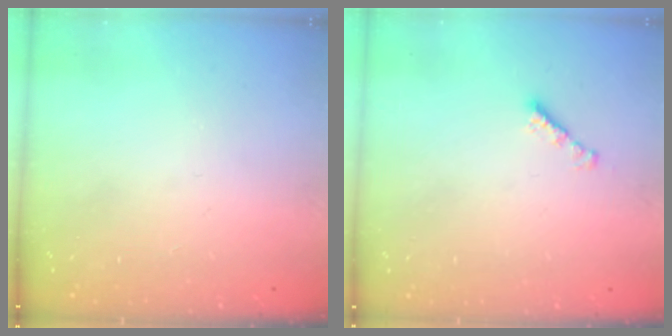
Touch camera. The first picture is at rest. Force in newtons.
{"total": 2.3, "press": 2.2, "slide": 0.4}